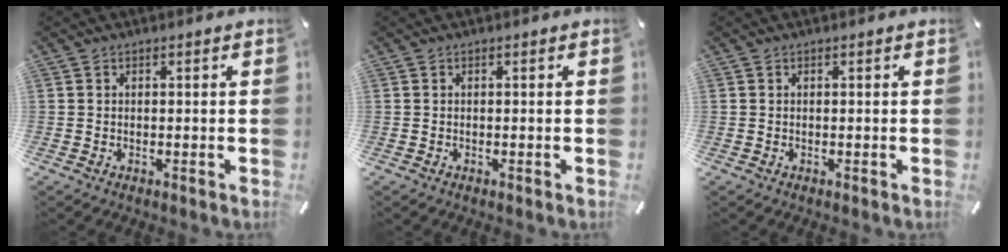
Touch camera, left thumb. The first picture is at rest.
{"total": 0.0}
{"total": 0.0}